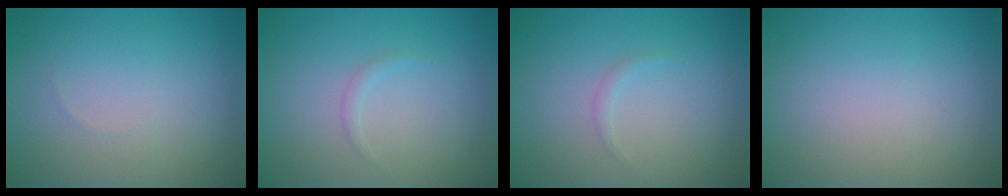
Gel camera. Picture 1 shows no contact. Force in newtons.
{"total": 0.7, "press": 0.7, "slide": 0.1}
{"total": 0.7, "press": 0.7, "slide": 0.1}
{"total": 0.0}